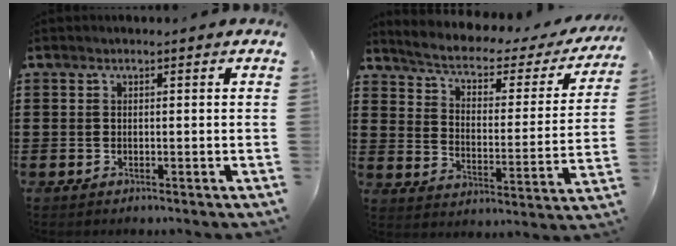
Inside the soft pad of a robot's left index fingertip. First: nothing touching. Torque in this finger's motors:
{"motor_torque": [1.07, -1.07, 0.24, 0.07]}